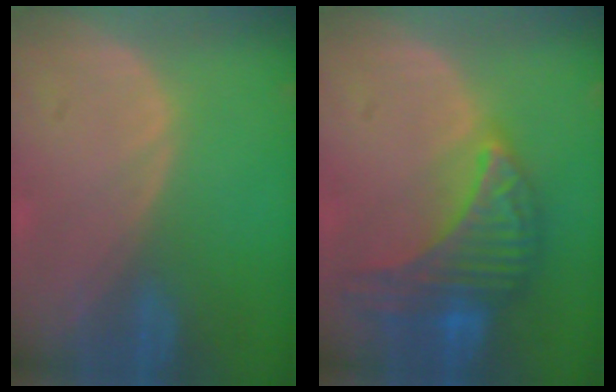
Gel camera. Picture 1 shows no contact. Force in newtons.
{"total": 9.6, "press": 9.5, "slide": 0.6}